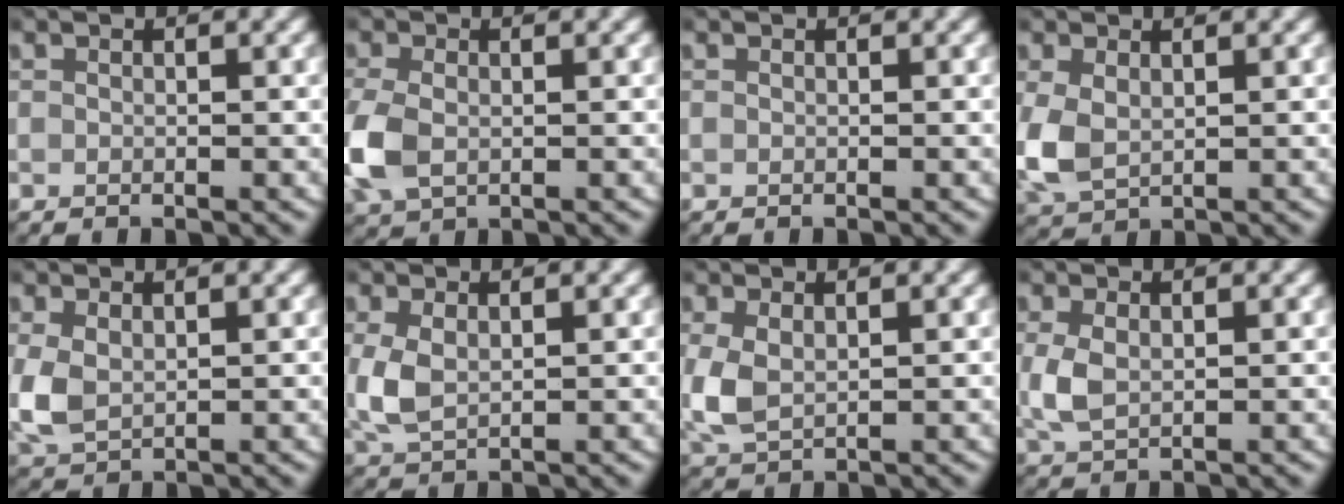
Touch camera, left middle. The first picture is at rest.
{"total": 3.6, "force": [-0.2, 2.7, 2.4], "torque": [-0.082, -0.009, 0.004]}
{"total": 0.0}
{"total": 3.5, "force": [0.4, 2.6, 2.3], "torque": [-0.076, -0.012, 0.018]}
{"total": 3.1, "force": [0.5, 2.3, 2.0], "torque": [-0.066, -0.010, 0.020]}
{"total": 2.8, "force": [0.5, 1.8, 2.1], "torque": [-0.061, -0.006, 0.017]}
{"total": 2.9, "force": [0.6, 1.9, 2.1], "torque": [-0.066, -0.008, 0.019]}
{"total": 2.3, "force": [0.4, 1.4, 1.8], "torque": [-0.051, -0.004, 0.012]}